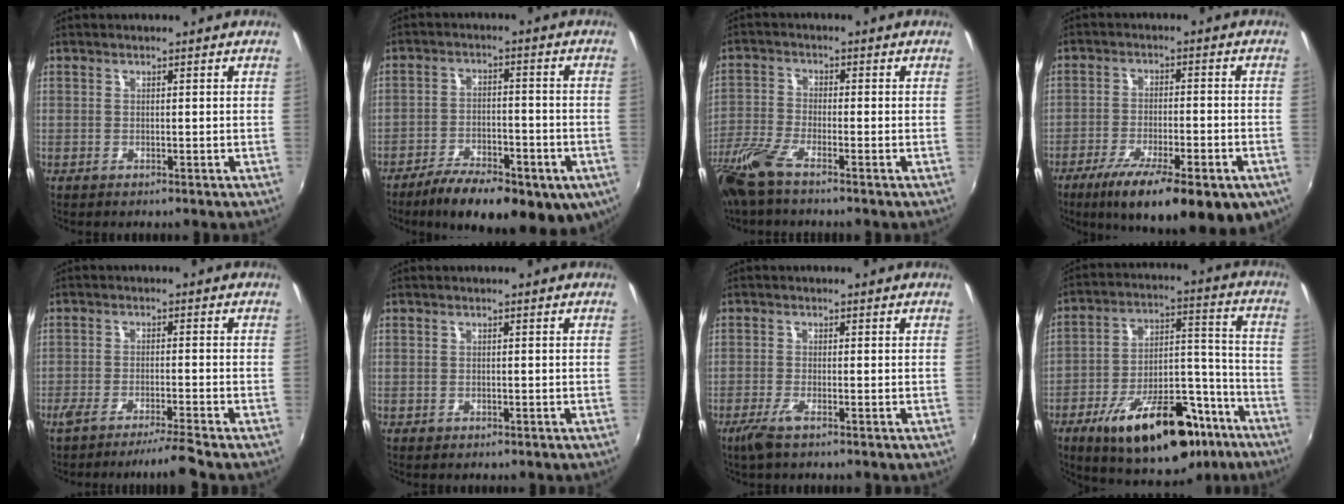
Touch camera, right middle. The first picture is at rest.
{"total": 19.3, "force": [-12.2, 7.4, 12.9], "torque": [-0.219, -0.036, -0.170]}
{"total": 7.5, "force": [-5.7, 1.2, 4.8], "torque": [-0.117, -0.018, -0.118]}
{"total": 19.3, "force": [-11.6, 5.3, 14.4], "torque": [-0.242, -0.055, -0.170]}
{"total": 6.0, "force": [-5.2, -1.0, 2.9], "torque": [-0.062, -0.005, -0.091]}
{"total": 0.5, "force": [-0.3, 0.3, 0.2], "torque": [-0.004, -0.002, -0.005]}
{"total": 3.3, "force": [-2.1, 0.2, 2.5], "torque": [-0.061, -0.010, -0.043]}
{"total": 24.4, "force": [-14.9, 10.5, 16.3], "torque": [-0.264, 0.010, -0.209]}